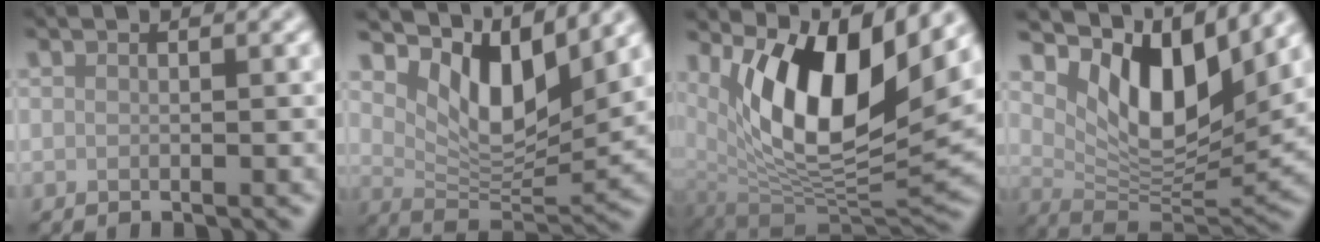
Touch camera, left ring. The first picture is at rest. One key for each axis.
{"total": 8.1, "fx": 4.5, "fy": 3.5, "fz": 5.8, "tx": -0.101, "ty": -0.008, "tz": 0.081}
{"total": 12.0, "fx": 4.6, "fy": 5.0, "fz": 9.9, "tx": -0.163, "ty": -0.022, "tz": 0.093}
{"total": 9.6, "fx": 5.0, "fy": 4.3, "fz": 7.0, "tx": -0.115, "ty": -0.013, "tz": 0.092}